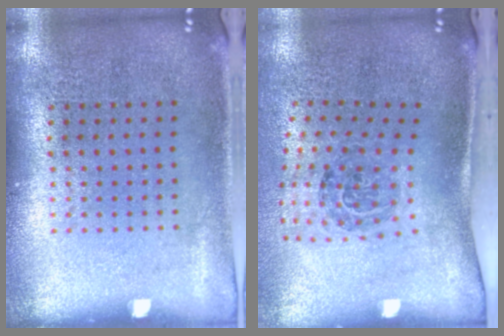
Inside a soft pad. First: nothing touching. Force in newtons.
{"total": 1.8, "press": 1.3, "slide": 1.3}